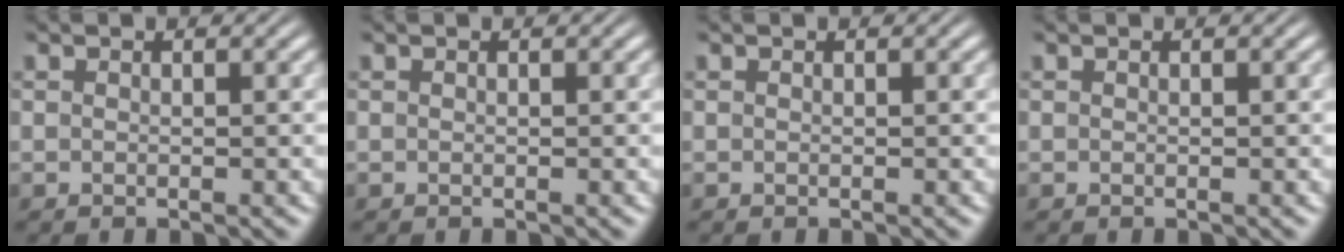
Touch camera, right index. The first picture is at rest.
{"total": 0.0}
{"total": 0.0}
{"total": 0.0}